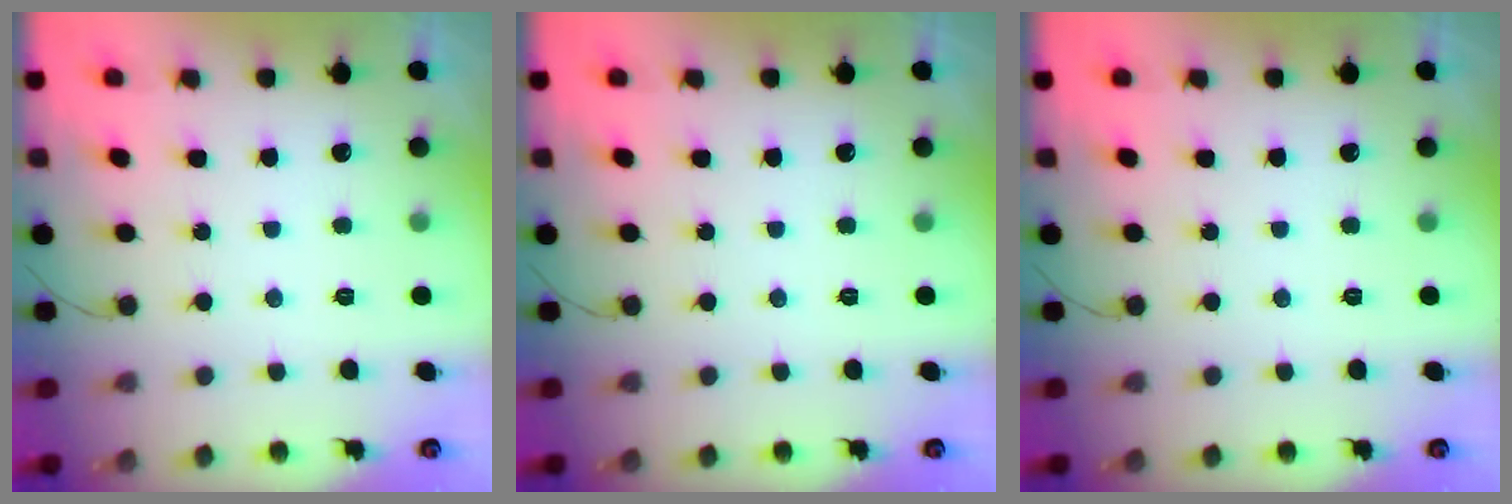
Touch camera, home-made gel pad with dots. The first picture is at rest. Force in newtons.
{"total": 0.0}
{"total": 0.0}